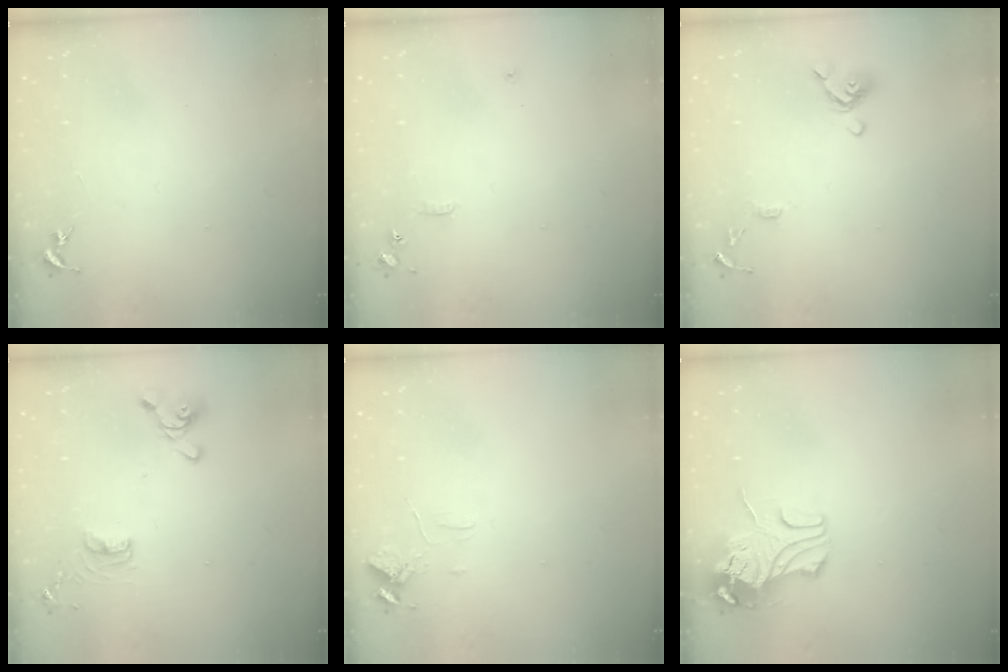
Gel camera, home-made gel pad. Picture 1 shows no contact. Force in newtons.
{"total": 6.7, "press": 6.7, "slide": 0.7}
{"total": 10.3, "press": 10.2, "slide": 1.3}
{"total": 12.5, "press": 12.3, "slide": 2.0}
{"total": 5.7, "press": 5.6, "slide": 0.6}
{"total": 9.6, "press": 9.5, "slide": 1.0}